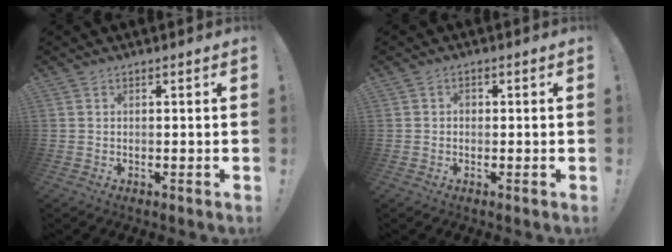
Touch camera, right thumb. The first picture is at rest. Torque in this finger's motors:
{"motor_torque": [0.28, 0.10, -0.07, 0.03, 0.00]}